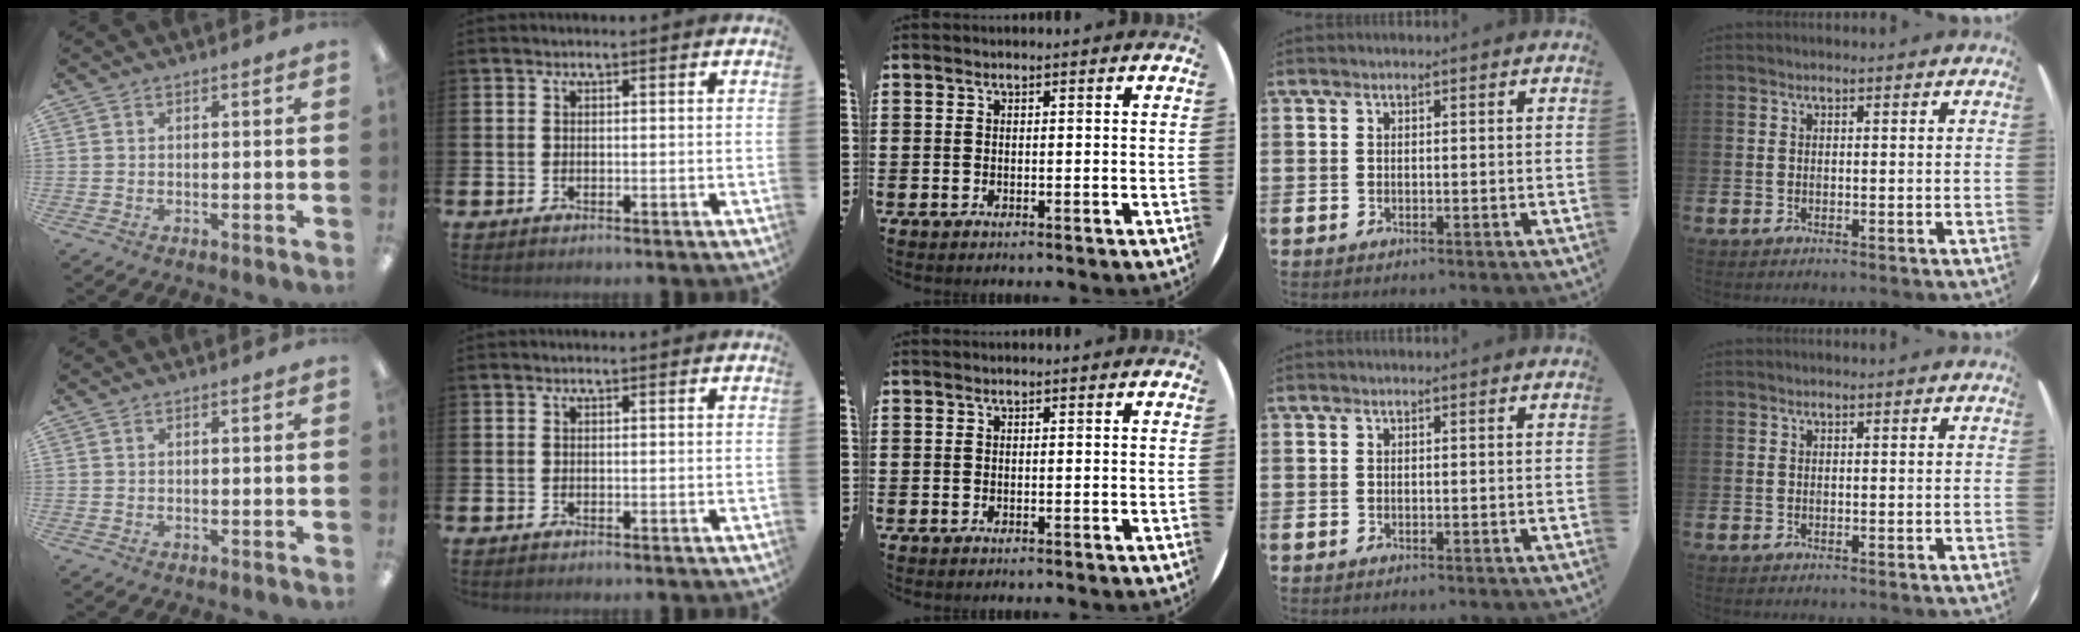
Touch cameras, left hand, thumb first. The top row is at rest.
{}